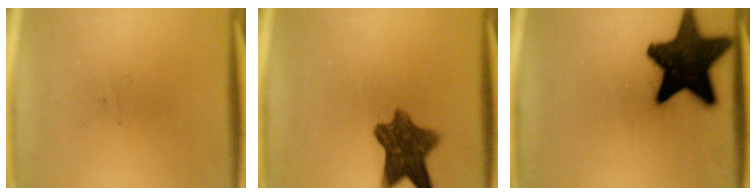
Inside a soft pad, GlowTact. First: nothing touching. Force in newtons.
{"total": 9.1}
{"total": 18.7}